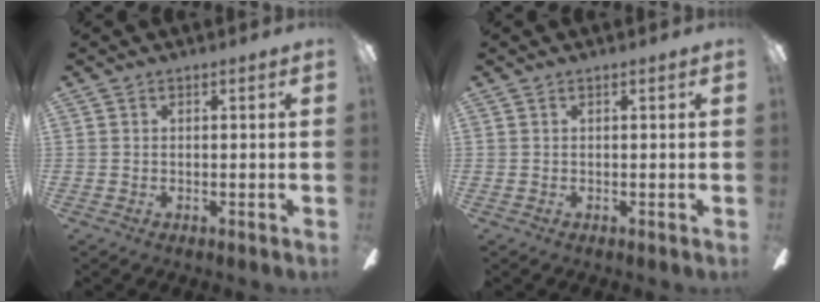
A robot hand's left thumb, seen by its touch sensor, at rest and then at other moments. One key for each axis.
{"total": 0.0}